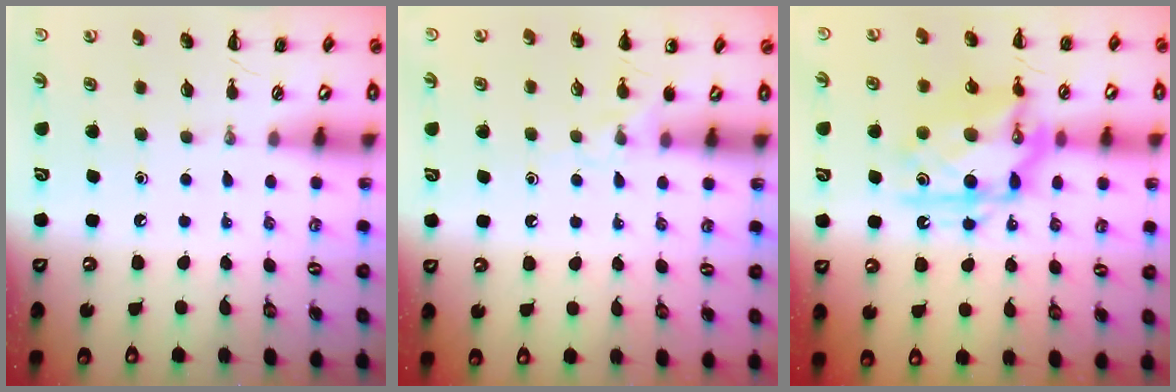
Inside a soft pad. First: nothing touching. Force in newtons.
{"total": 5.1, "press": 4.6, "slide": 2.1}
{"total": 15.3, "press": 15.3, "slide": 0.7}